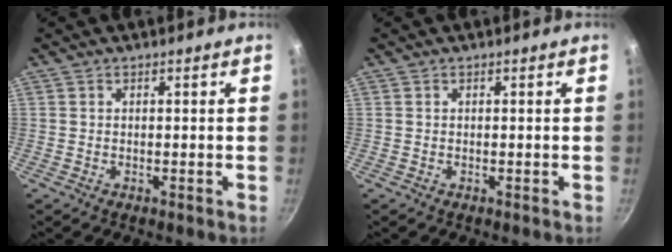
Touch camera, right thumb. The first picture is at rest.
{"total": 0.0}